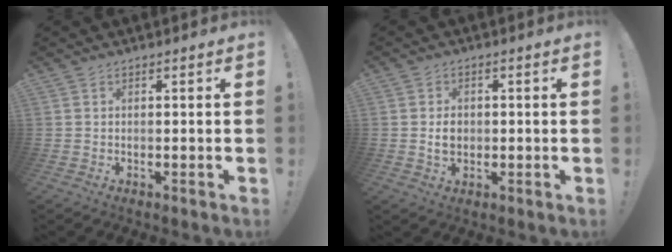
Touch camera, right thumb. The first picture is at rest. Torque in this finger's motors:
{"motor_torque": [0.26, -0.05, -0.04, 0.05, 0.09]}